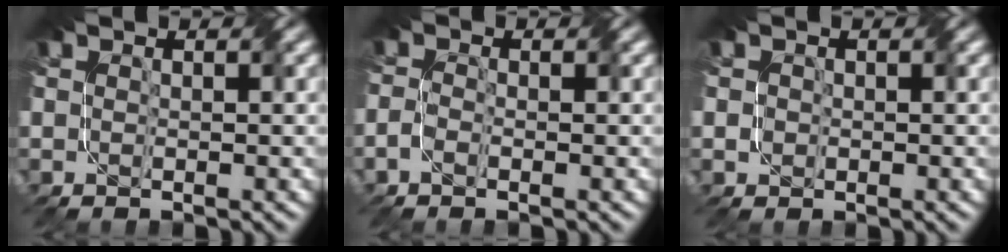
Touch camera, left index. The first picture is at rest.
{"total": 1.2, "force": [-1.0, 0.1, 0.5], "torque": [-0.014, 0.004, -0.024]}
{"total": 1.0, "force": [0.0, 0.9, 0.3], "torque": [0.000, 0.008, -0.007]}